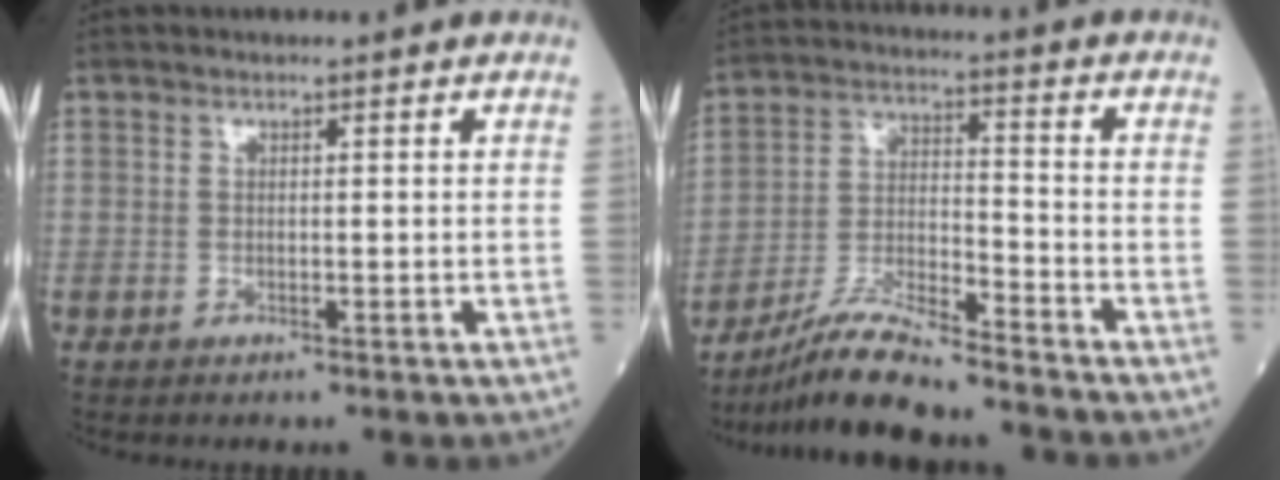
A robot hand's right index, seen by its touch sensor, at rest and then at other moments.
{"total": 10.5, "force": [-9.4, 0.4, 4.8], "torque": [-0.093, -0.011, -0.173]}